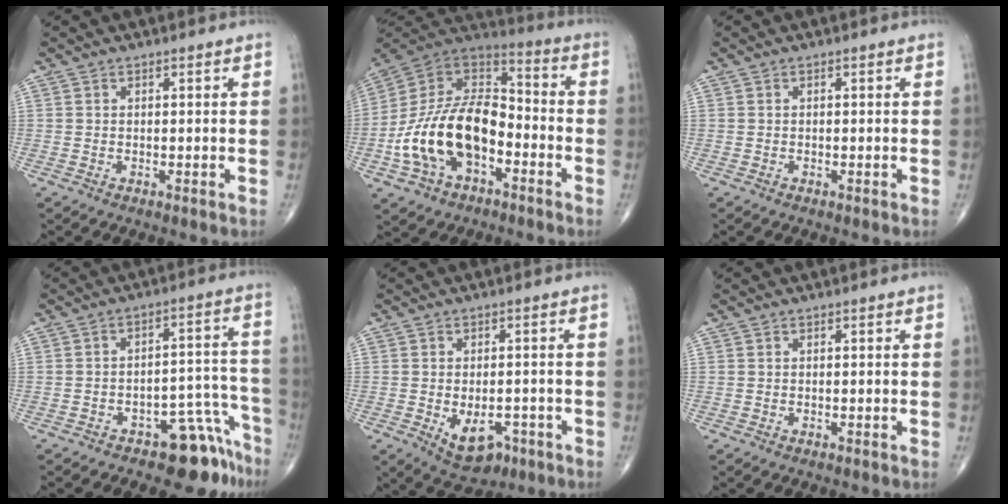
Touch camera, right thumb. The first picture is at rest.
{"total": 20.4, "force": [-6.2, 12.3, 15.1], "torque": [-0.256, 0.059, -0.111]}
{"total": 0.0}
{"total": 9.5, "force": [-7.3, 4.3, 4.4], "torque": [-0.010, 0.098, -0.102]}
{"total": 7.6, "force": [-2.8, 4.6, 5.4], "torque": [-0.063, 0.008, -0.029]}
{"total": 0.0}